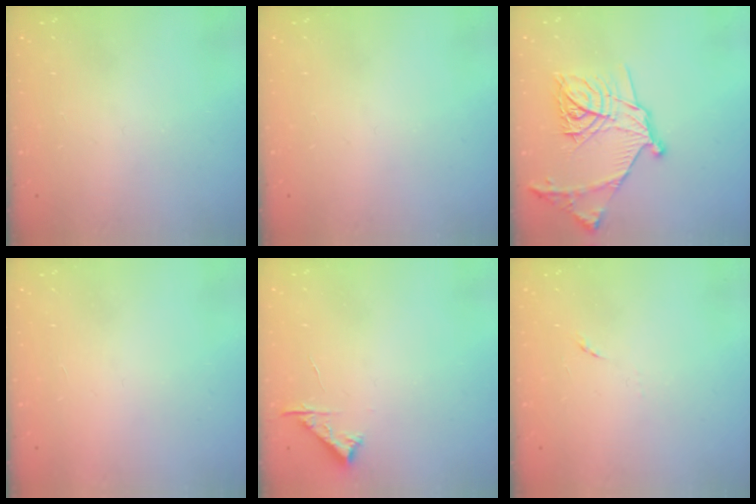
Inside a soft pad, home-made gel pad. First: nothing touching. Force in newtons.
{"total": 0.0}
{"total": 21.1, "press": 21.0, "slide": 1.2}
{"total": 1.7, "press": 1.6, "slide": 0.1}
{"total": 4.7, "press": 4.6, "slide": 0.6}
{"total": 5.7, "press": 5.6, "slide": 0.6}